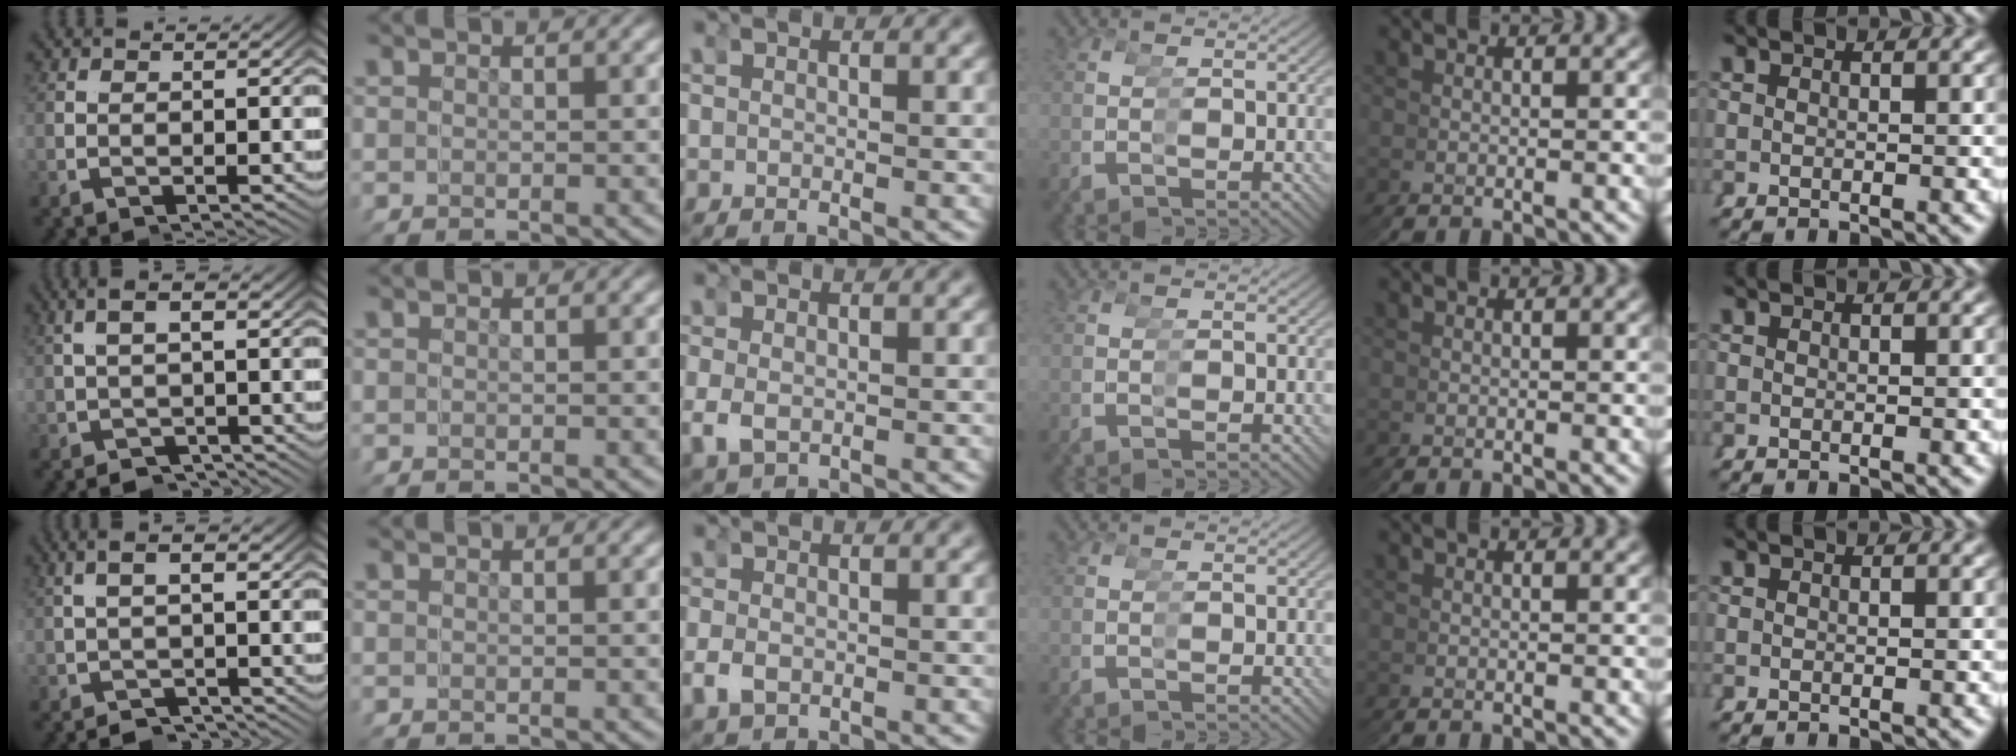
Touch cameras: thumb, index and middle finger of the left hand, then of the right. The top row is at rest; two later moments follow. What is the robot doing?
{"motion": "grasp_and_lifting", "object": "bandage"}